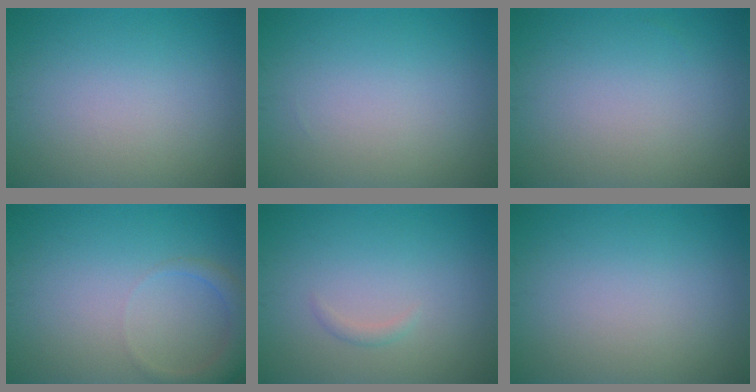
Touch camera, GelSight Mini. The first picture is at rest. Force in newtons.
{"total": 0.0}
{"total": 0.0}
{"total": 2.6, "press": 2.6, "slide": 0.2}
{"total": 0.7, "press": 0.7, "slide": 0.0}
{"total": 0.0}